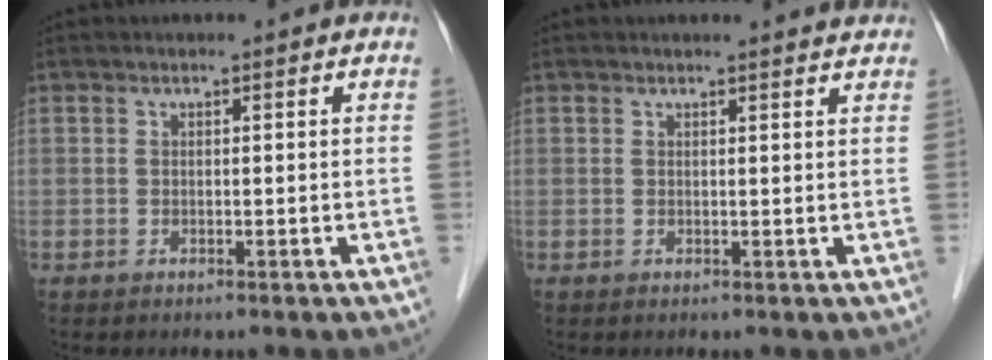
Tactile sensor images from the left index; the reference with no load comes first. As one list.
[{"total": 2.1, "force": [2.0, 0.1, 0.2], "torque": [-0.005, -0.009, 0.007]}]